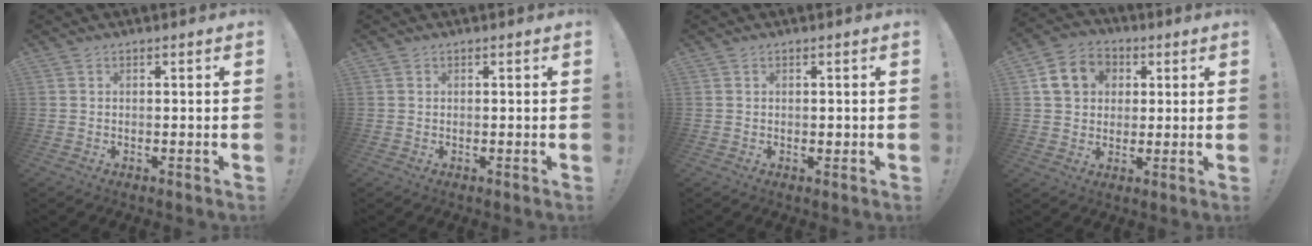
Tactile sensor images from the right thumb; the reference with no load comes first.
{"total": 0.0}
{"total": 0.6, "force": [-0.1, 0.5, 0.4], "torque": [-0.003, 0.002, -0.003]}
{"total": 11.4, "force": [3.1, 9.7, 5.1], "torque": [-0.080, 0.006, 0.068]}